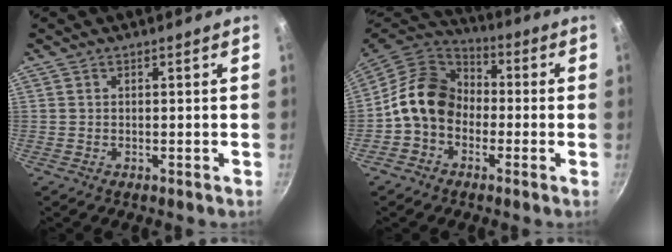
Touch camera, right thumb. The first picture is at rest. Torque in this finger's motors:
{"motor_torque": [1.14, 2.52, 0.72, -0.83, 0.11]}